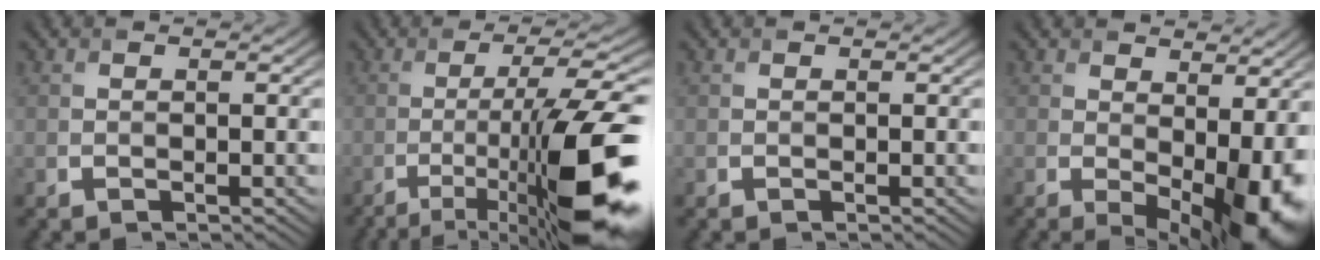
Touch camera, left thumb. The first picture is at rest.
{"total": 14.7, "force": [-5.9, 3.2, 13.1], "torque": [-0.198, 0.010, -0.094]}
{"total": 0.0}
{"total": 9.6, "force": [-1.3, 4.4, 8.4], "torque": [-0.110, -0.020, 0.007]}